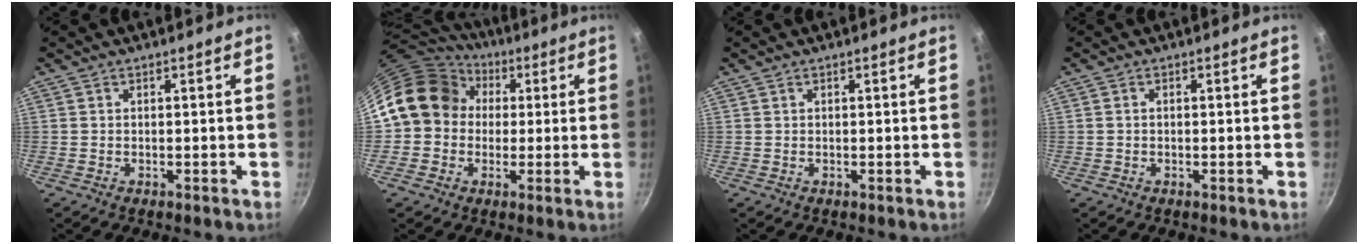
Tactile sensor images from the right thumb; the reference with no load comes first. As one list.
[{"total": 15.0, "force": [1.8, 13.1, 7.2], "torque": [-0.095, 0.038, 0.013]}, {"total": 0.0}, {"total": 0.6, "force": [-0.1, 0.4, 0.4], "torque": [-0.009, 0.005, -0.002]}]